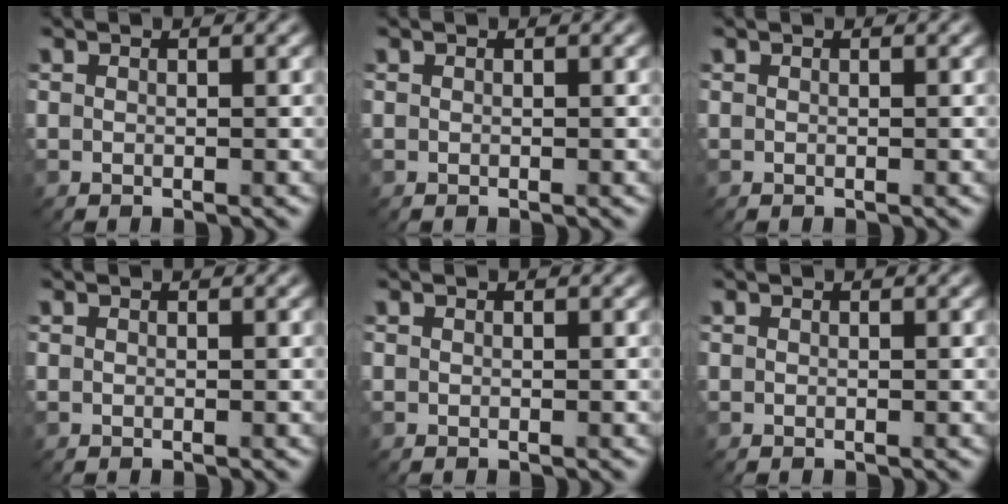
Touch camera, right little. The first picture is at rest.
{"total": 0.0}
{"total": 0.0}
{"total": 0.0}
{"total": 0.0}
{"total": 0.0}